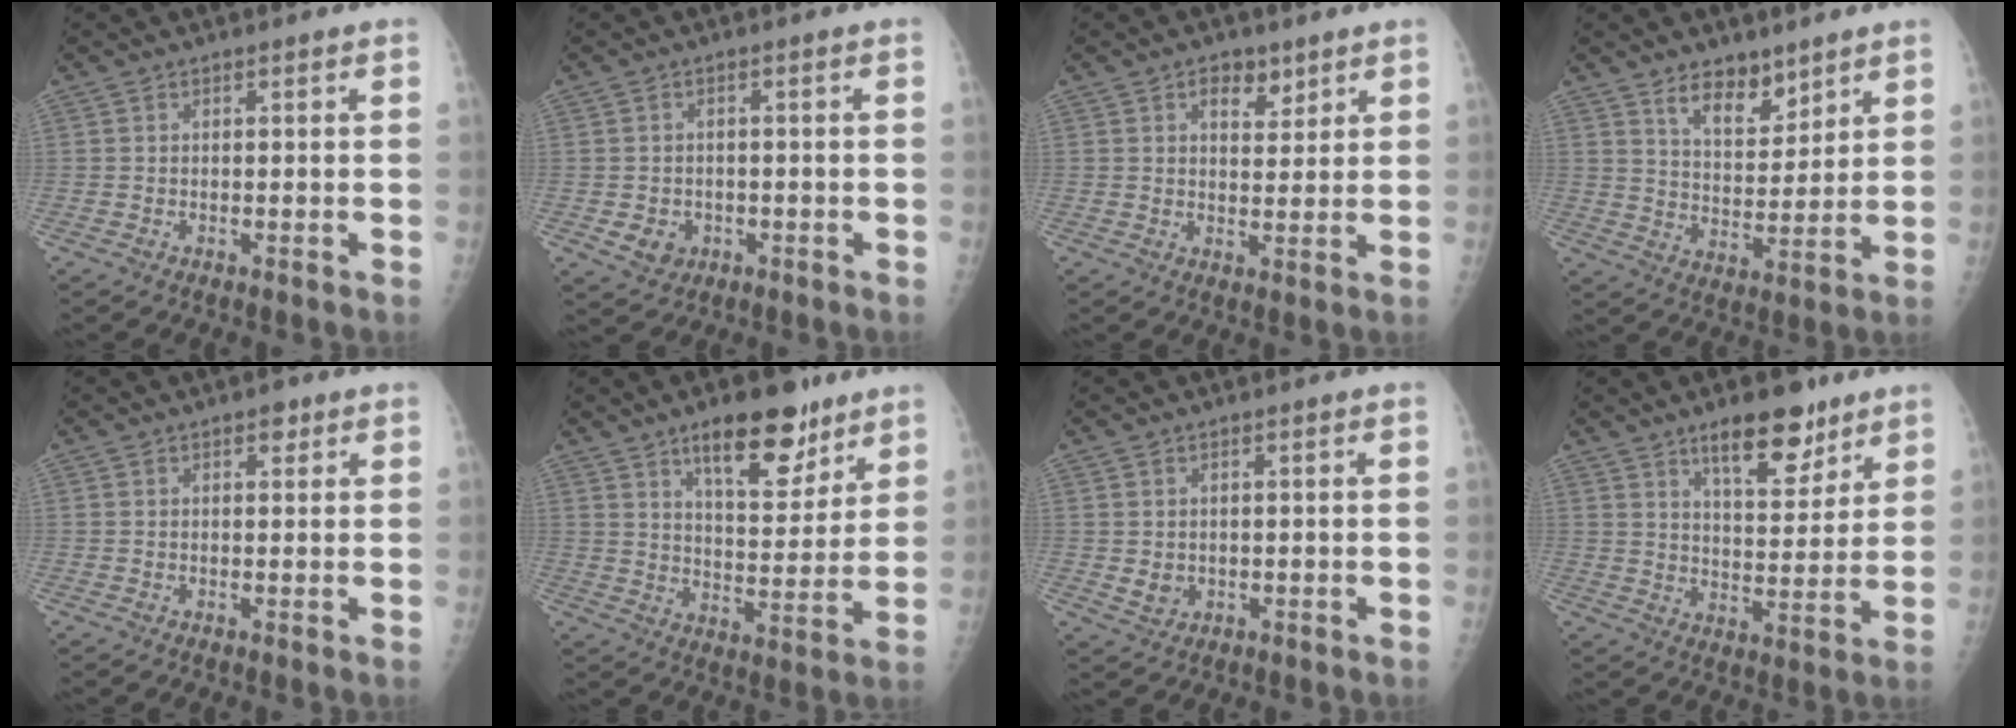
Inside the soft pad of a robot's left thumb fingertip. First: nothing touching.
{"total": 3.9, "force": [-1.2, 3.4, 1.6], "torque": [-0.011, 0.003, -0.007]}
{"total": 4.5, "force": [2.7, 2.7, 2.4], "torque": [-0.011, -0.015, 0.041]}
{"total": 8.4, "force": [5.9, 4.1, 4.2], "torque": [-0.037, -0.048, 0.107]}
{"total": 1.3, "force": [0.8, 0.8, 0.7], "torque": [0.004, -0.002, 0.007]}
{"total": 14.0, "force": [9.0, 5.7, 9.0], "torque": [-0.094, -0.054, 0.140]}
{"total": 2.5, "force": [0.0, 2.1, 1.2], "torque": [-0.013, -0.003, 0.009]}
{"total": 11.4, "force": [7.6, 4.5, 7.2], "torque": [-0.076, -0.049, 0.121]}